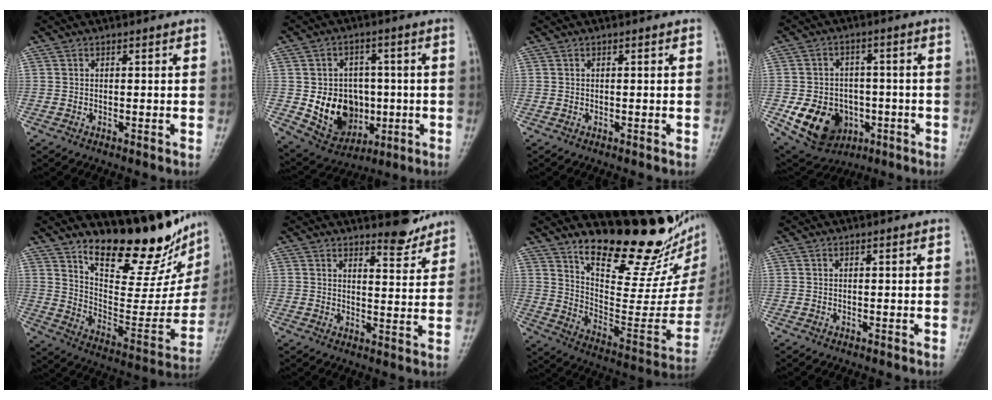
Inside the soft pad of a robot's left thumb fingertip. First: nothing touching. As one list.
[{"total": 12.5, "force": [-1.6, 10.2, 7.0], "torque": [-0.072, 0.002, -0.008]}, {"total": 0.0}, {"total": 12.5, "force": [-4.2, 9.9, 6.4], "torque": [-0.083, 0.013, -0.054]}, {"total": 20.2, "force": [16.5, 6.3, 9.9], "torque": [-0.092, -0.121, 0.254]}, {"total": 5.2, "force": [4.7, 1.3, 1.6], "torque": [-0.008, -0.046, 0.068]}, {"total": 23.3, "force": [17.6, 7.3, 13.5], "torque": [-0.158, -0.124, 0.265]}, {"total": 0.0}]